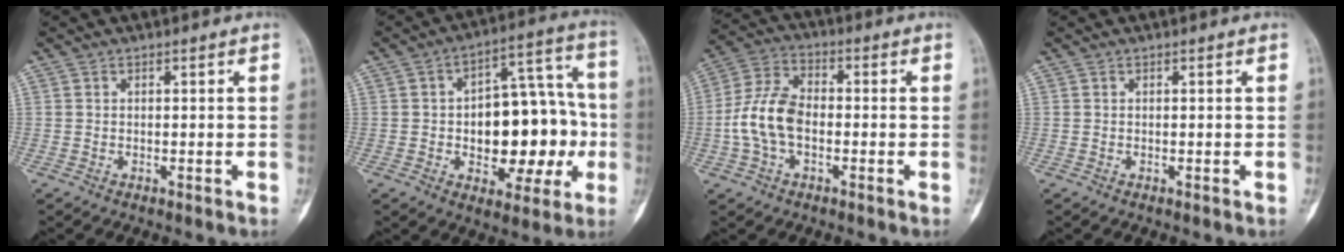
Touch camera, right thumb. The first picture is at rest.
{"total": 19.4, "force": [-2.4, 10.9, 15.8], "torque": [-0.175, 0.047, -0.024]}
{"total": 10.4, "force": [-1.7, 6.4, 8.0], "torque": [-0.163, 0.031, -0.040]}
{"total": 0.0}